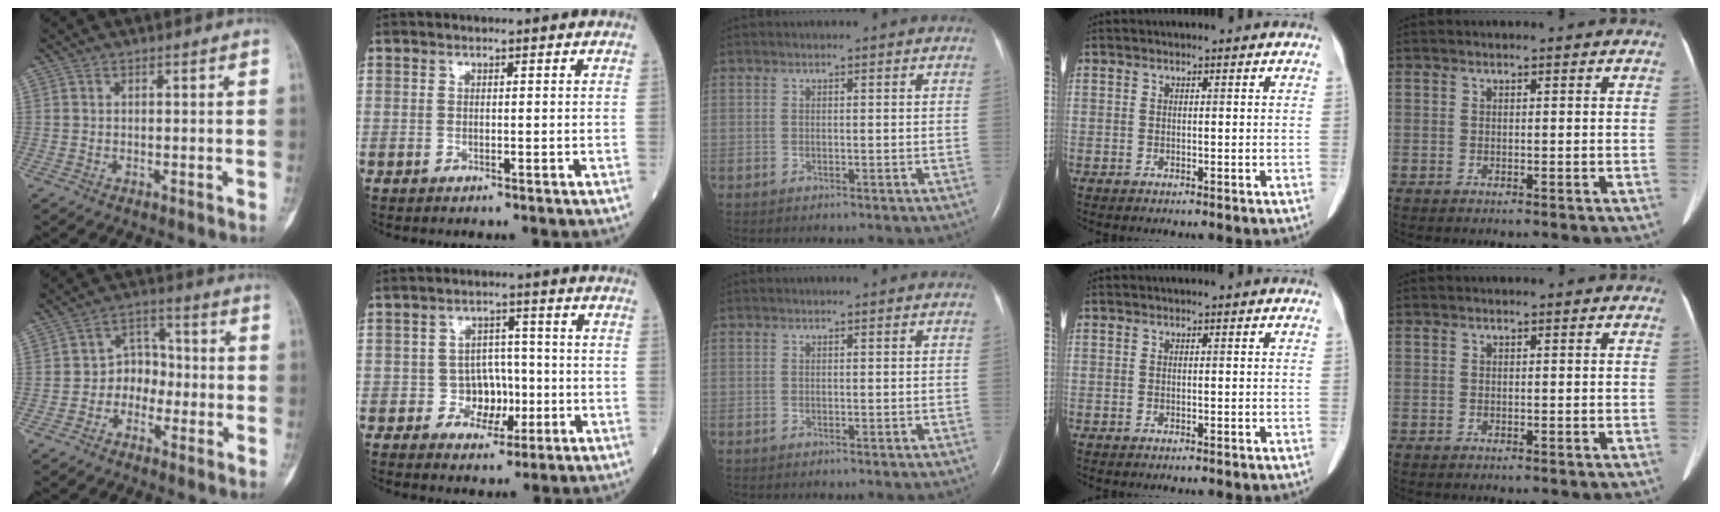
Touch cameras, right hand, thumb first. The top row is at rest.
{"thumb": {"total": 6.2, "force": [-1.9, 5.1, 3.1], "torque": [-0.010, 0.032, -0.047]}, "index": {"total": 5.2, "force": [-1.3, 4.5, 2.2], "torque": [-0.019, 0.015, -0.018]}}